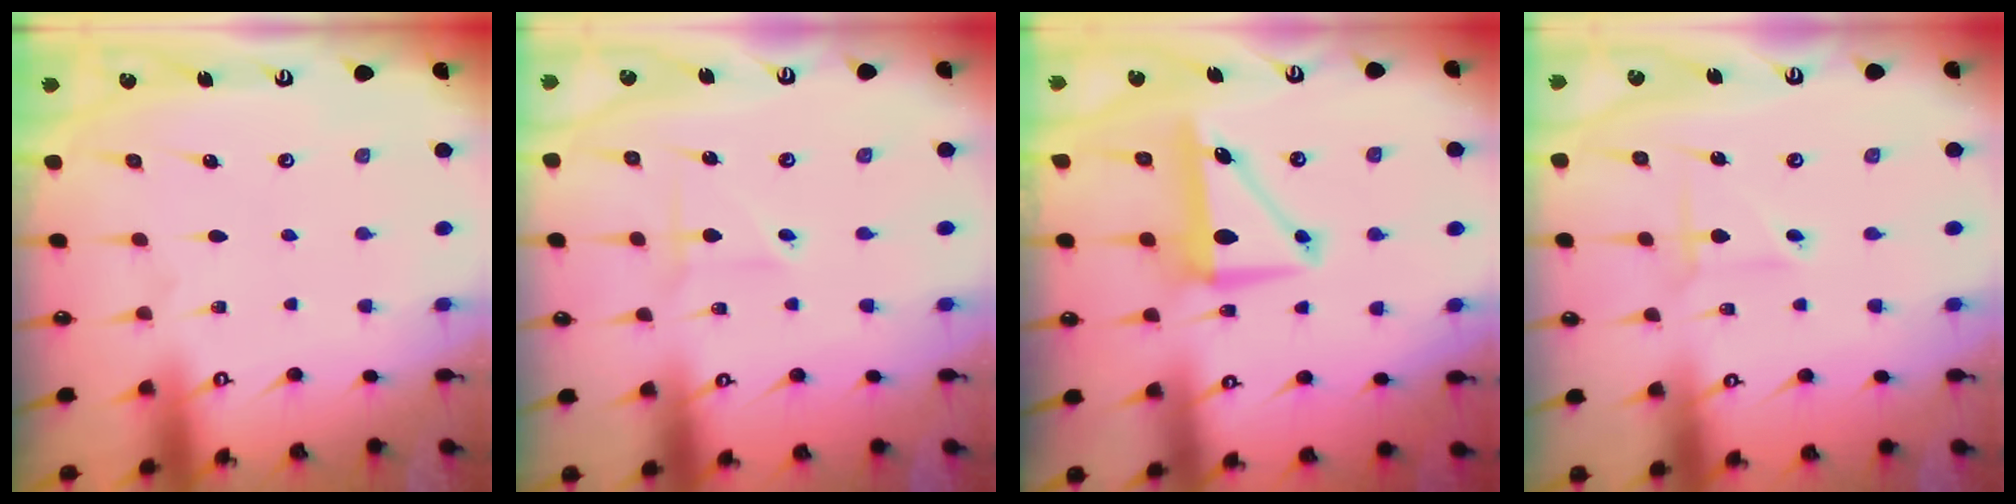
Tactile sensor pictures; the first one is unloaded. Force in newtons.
{"total": 1.8, "press": 1.8, "slide": 0.2}
{"total": 8.1, "press": 8.0, "slide": 1.5}
{"total": 2.6, "press": 2.6, "slide": 0.3}